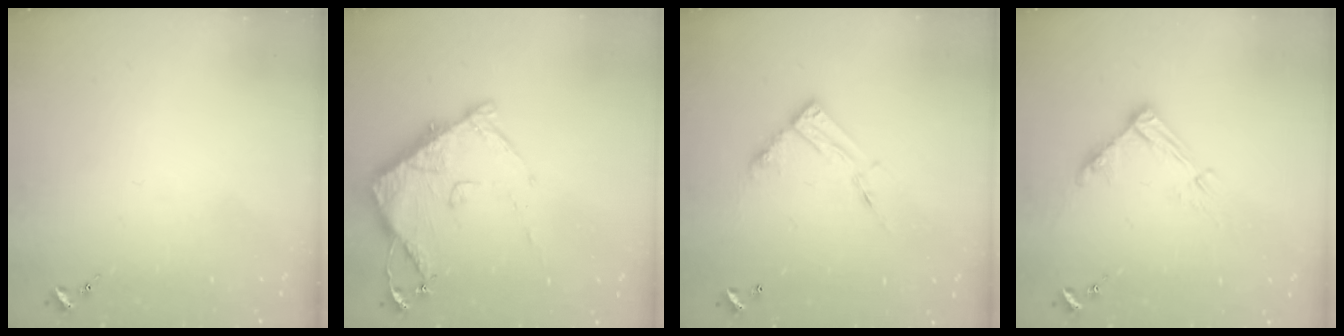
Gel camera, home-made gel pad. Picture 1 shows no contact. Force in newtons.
{"total": 10.7, "press": 10.7, "slide": 1.3}
{"total": 11.2, "press": 11.2, "slide": 0.9}
{"total": 9.8, "press": 9.8, "slide": 1.0}